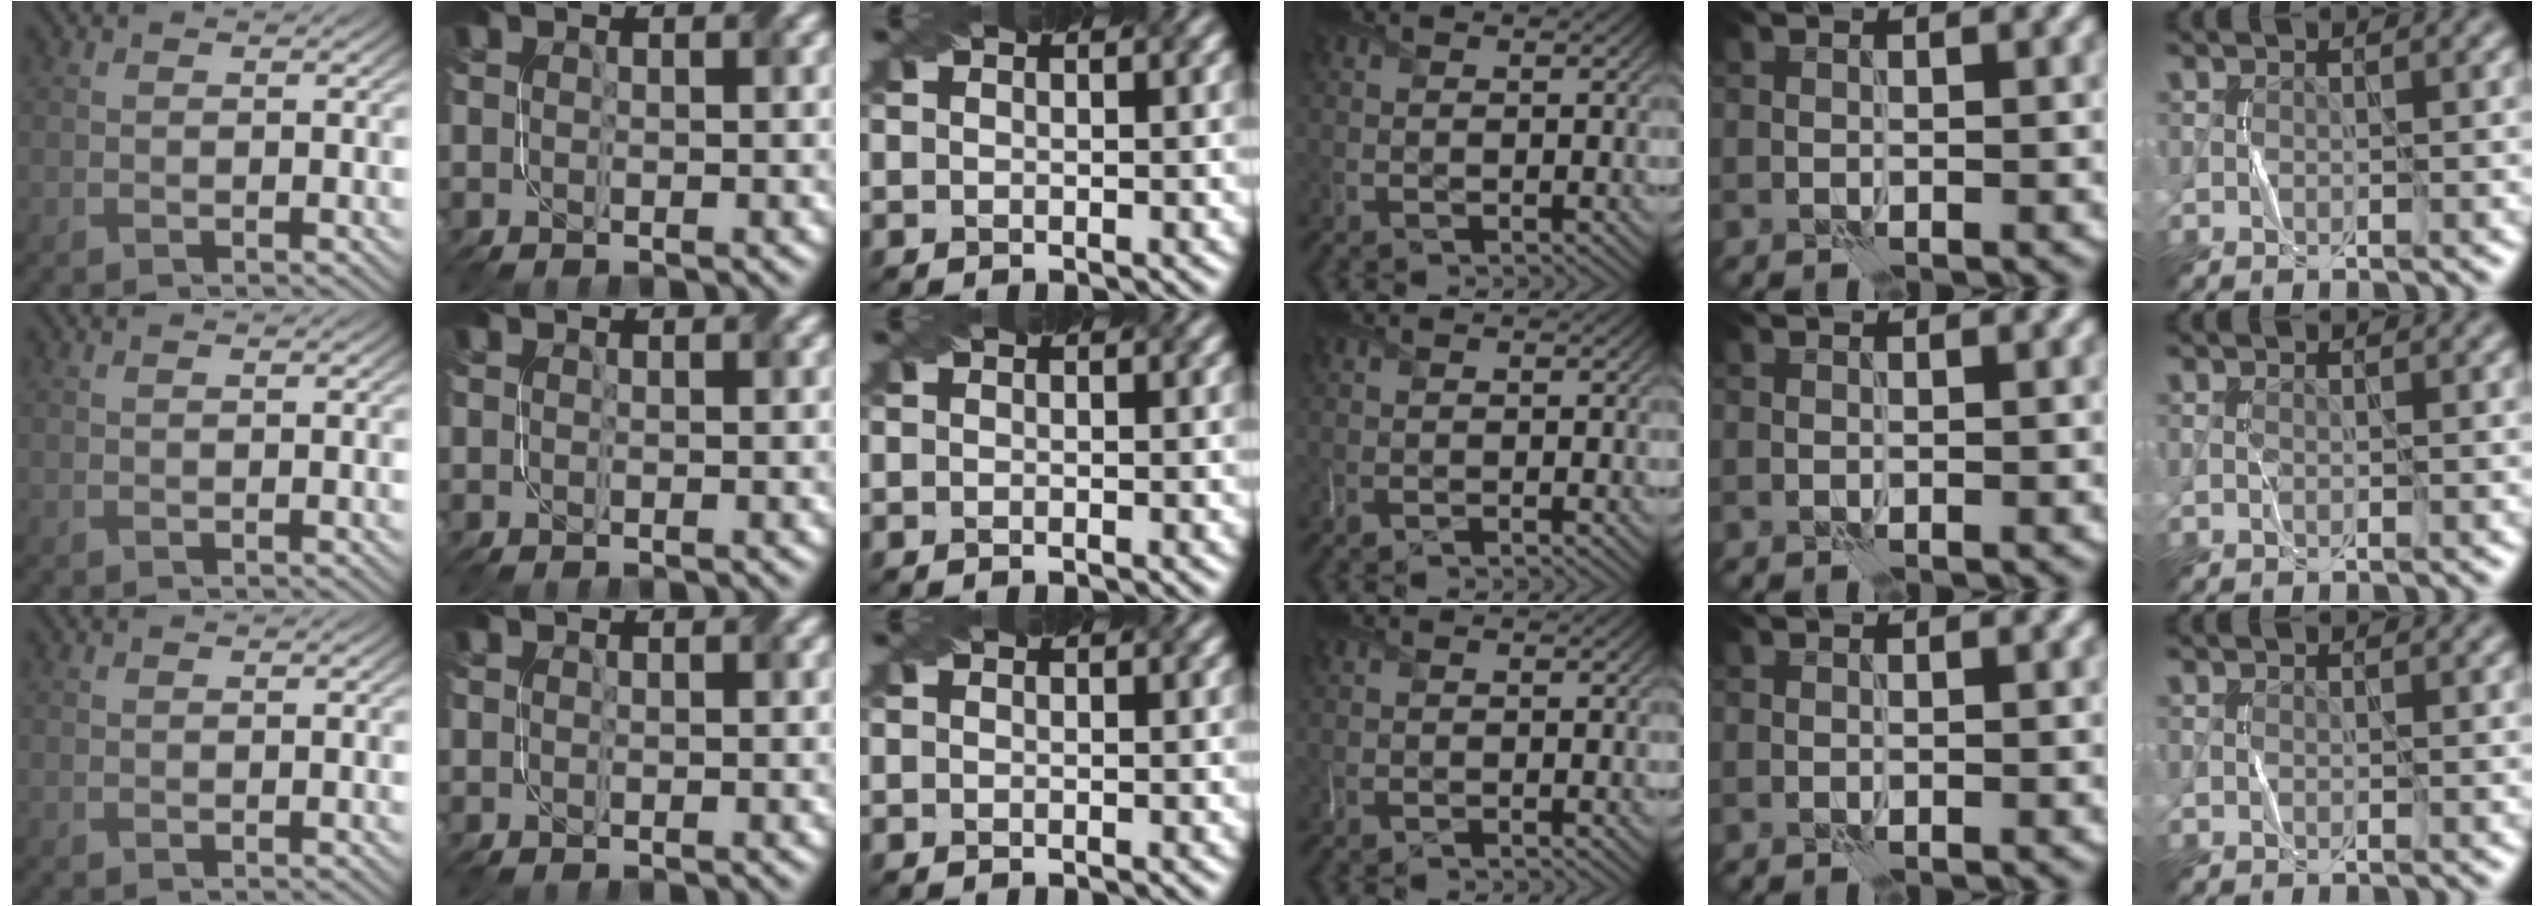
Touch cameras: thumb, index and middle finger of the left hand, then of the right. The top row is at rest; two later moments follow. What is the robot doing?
{"motion": "fold", "object": "netting"}